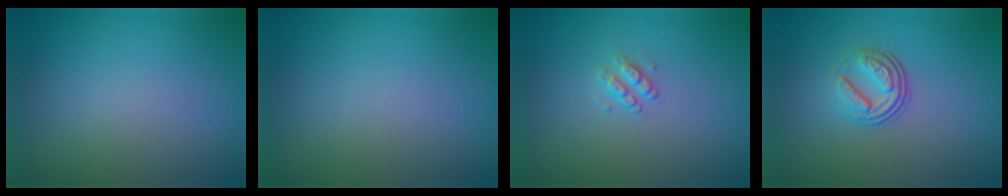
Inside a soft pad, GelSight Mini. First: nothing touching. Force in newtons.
{"total": 0.0}
{"total": 1.4, "press": 1.0, "slide": 1.0}
{"total": 3.4, "press": 2.5, "slide": 2.3}